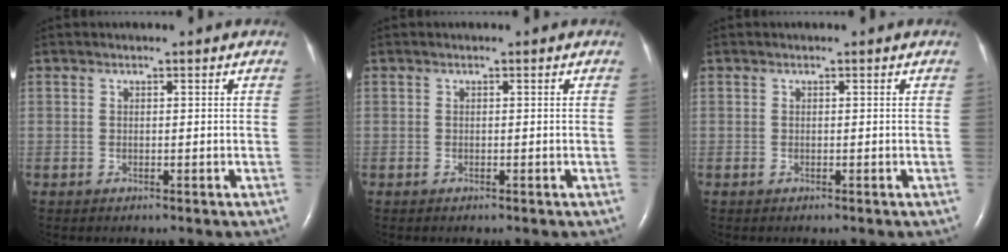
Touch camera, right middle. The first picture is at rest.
{"total": 0.0}
{"total": 0.0}